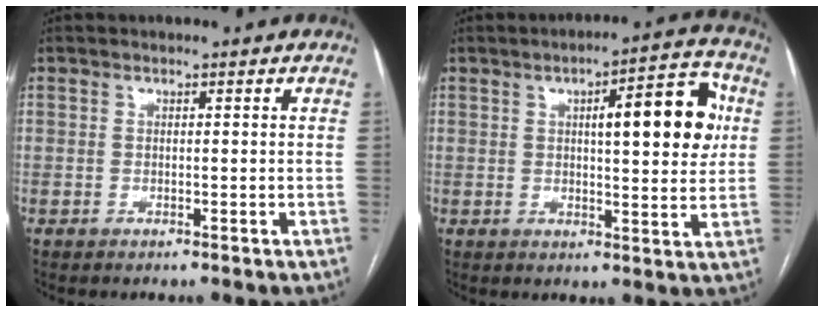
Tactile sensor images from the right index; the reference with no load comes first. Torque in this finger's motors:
{"motor_torque": [0.72, 0.30, 0.40, 0.07]}